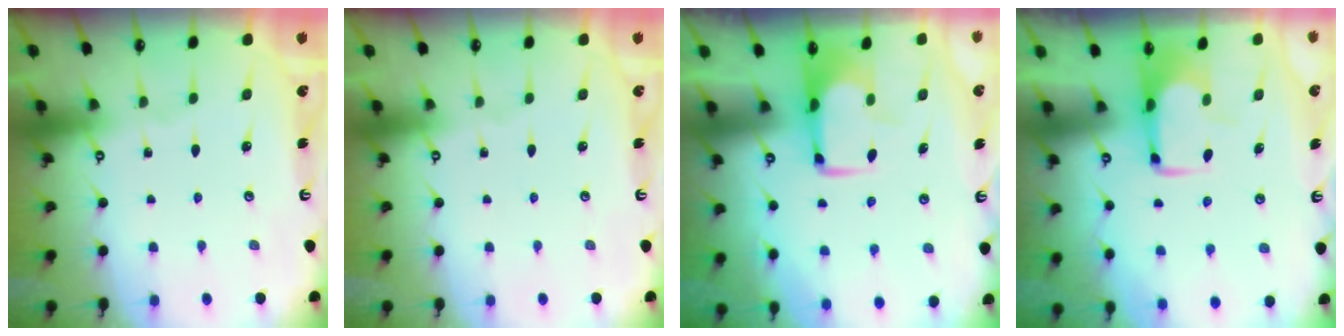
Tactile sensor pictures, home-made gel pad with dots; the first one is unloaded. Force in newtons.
{"total": 0.0}
{"total": 1.5, "press": 1.5, "slide": 0.4}
{"total": 1.7, "press": 1.6, "slide": 0.4}